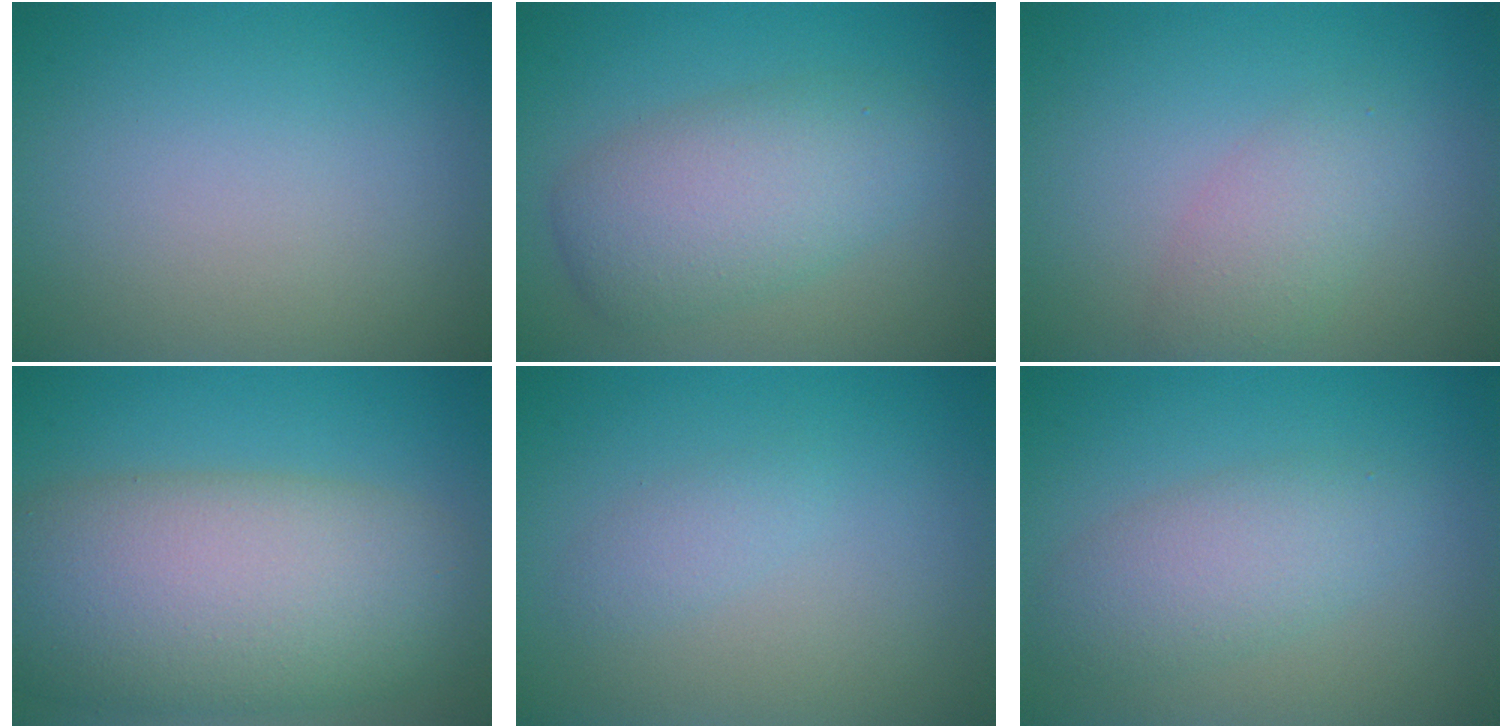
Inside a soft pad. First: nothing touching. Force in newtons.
{"total": 5.7, "press": 5.7, "slide": 0.1}
{"total": 2.7, "press": 2.7, "slide": 0.1}
{"total": 11.9, "press": 11.8, "slide": 0.6}
{"total": 1.2, "press": 1.2, "slide": 0.1}
{"total": 3.7, "press": 3.7, "slide": 0.1}